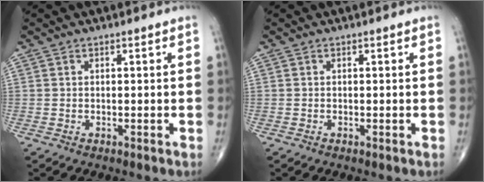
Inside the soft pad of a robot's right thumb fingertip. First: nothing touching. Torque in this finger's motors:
{"motor_torque": [0.19, 1.24, 0.36, 0.18, 0.00]}